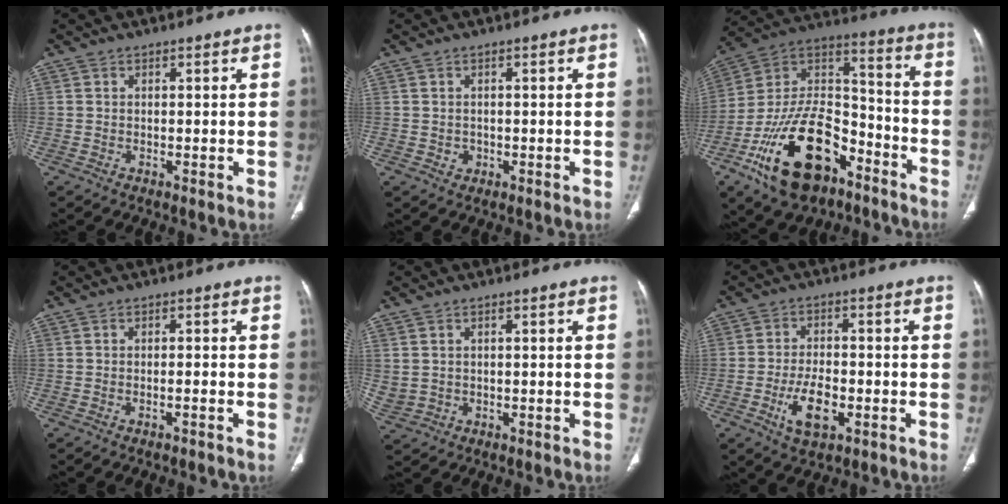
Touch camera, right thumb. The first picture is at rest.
{"total": 1.2, "force": [-0.3, 1.1, 0.4], "torque": [-0.001, 0.003, 0.001]}
{"total": 25.2, "force": [-13.2, 13.8, 16.4], "torque": [-0.301, 0.076, -0.226]}
{"total": 1.1, "force": [-0.8, 0.0, 0.8], "torque": [-0.020, 0.010, -0.010]}
{"total": 2.7, "force": [0.3, 2.3, 1.4], "torque": [-0.035, 0.001, 0.019]}
{"total": 7.9, "force": [-3.0, 4.0, 6.1], "torque": [-0.106, 0.011, -0.049]}